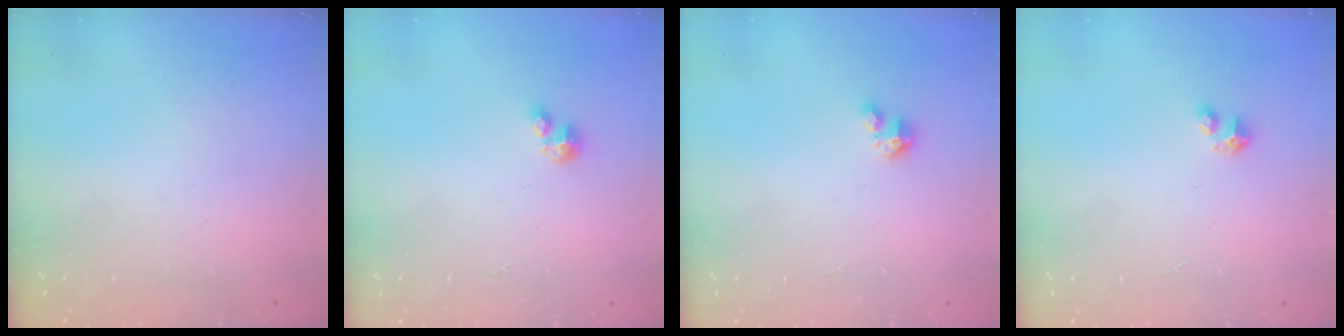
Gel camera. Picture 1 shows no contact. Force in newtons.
{"total": 2.1, "press": 2.1, "slide": 0.2}
{"total": 1.9, "press": 1.9, "slide": 0.1}
{"total": 2.8, "press": 2.8, "slide": 0.1}